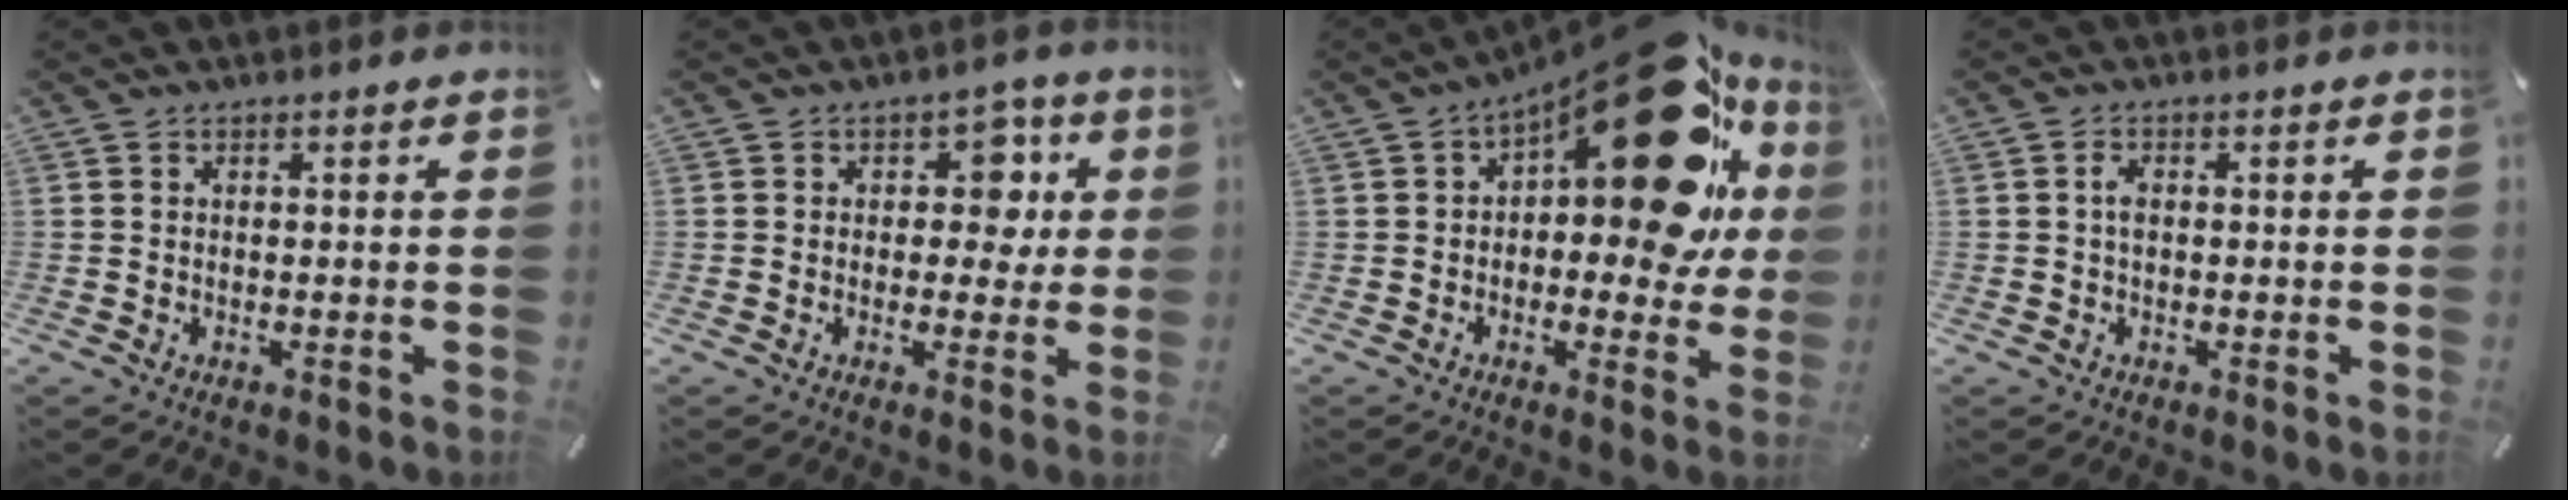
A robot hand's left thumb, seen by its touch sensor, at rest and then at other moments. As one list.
[{"total": 7.9, "force": [1.8, 6.3, 4.3], "torque": [-0.043, -0.005, 0.025]}, {"total": 28.4, "force": [10.3, 13.4, 22.9], "torque": [-0.285, -0.078, 0.177]}, {"total": 1.8, "force": [0.1, 1.0, 1.4], "torque": [-0.030, 0.003, 0.001]}]